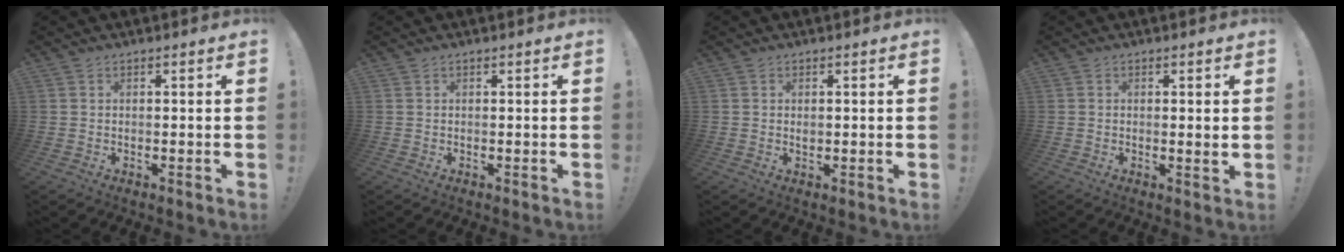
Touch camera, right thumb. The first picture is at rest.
{"total": 0.0}
{"total": 0.7, "force": [0.2, 0.6, 0.4], "torque": [-0.002, -0.002, 0.002]}
{"total": 1.8, "force": [0.8, 0.0, 1.7], "torque": [-0.016, -0.008, 0.009]}